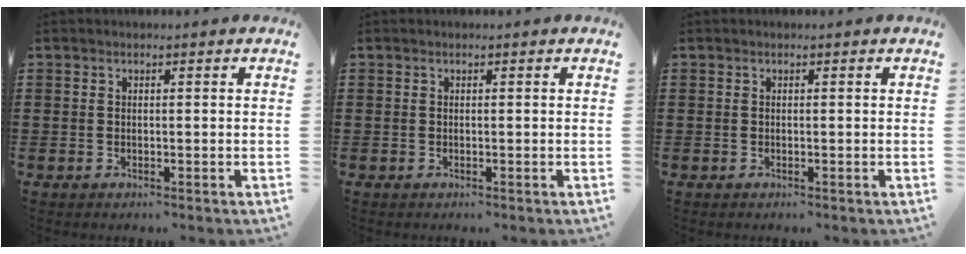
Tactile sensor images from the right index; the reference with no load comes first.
{"total": 0.0}
{"total": 0.0}